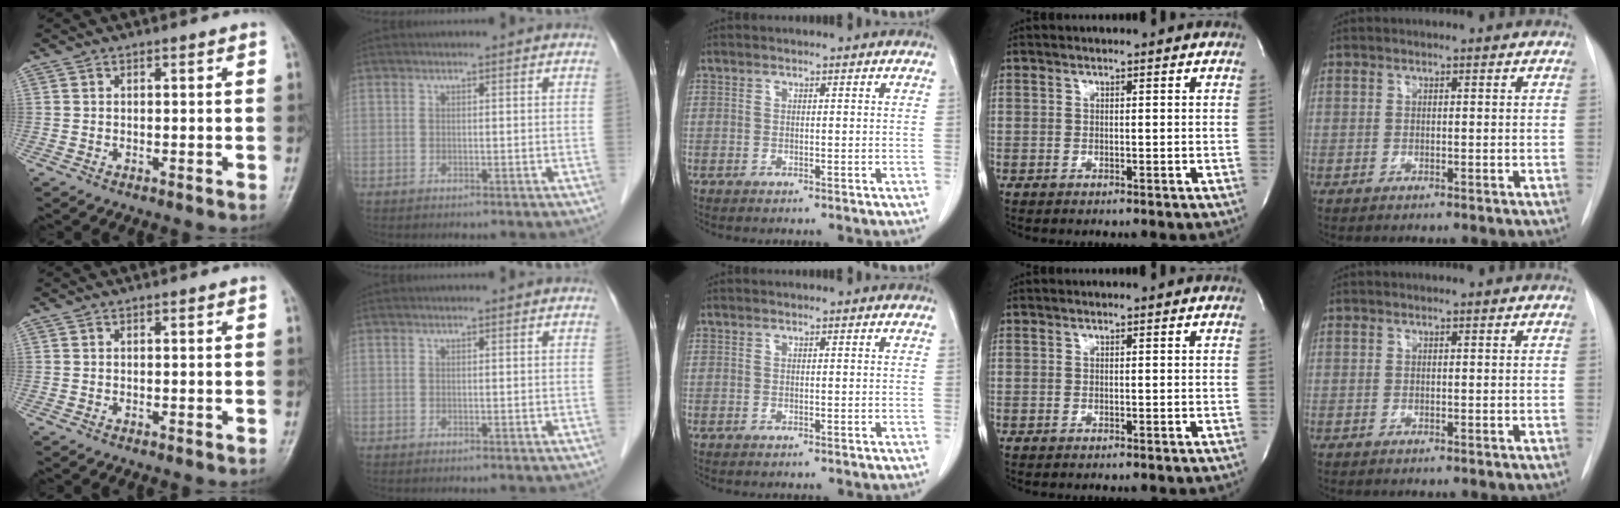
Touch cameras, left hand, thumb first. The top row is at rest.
{}